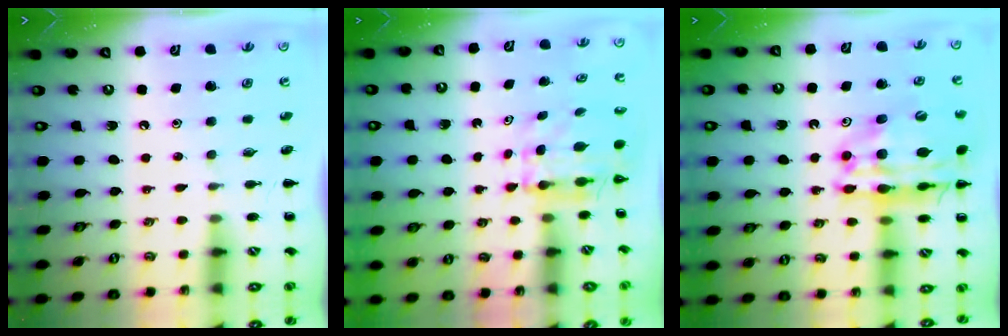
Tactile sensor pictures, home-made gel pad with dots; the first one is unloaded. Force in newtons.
{"total": 4.9, "press": 4.9, "slide": 0.2}
{"total": 20.4, "press": 20.0, "slide": 4.4}